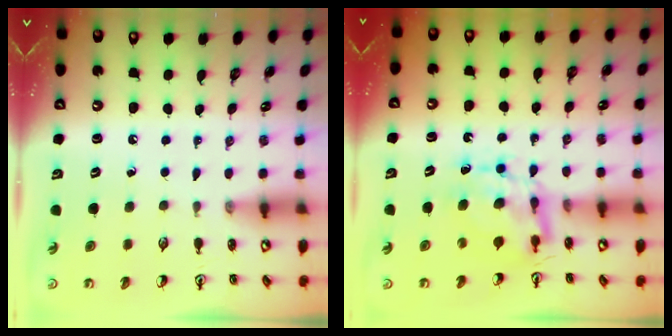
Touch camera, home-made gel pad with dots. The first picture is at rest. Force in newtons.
{"total": 7.1, "press": 7.1, "slide": 0.2}